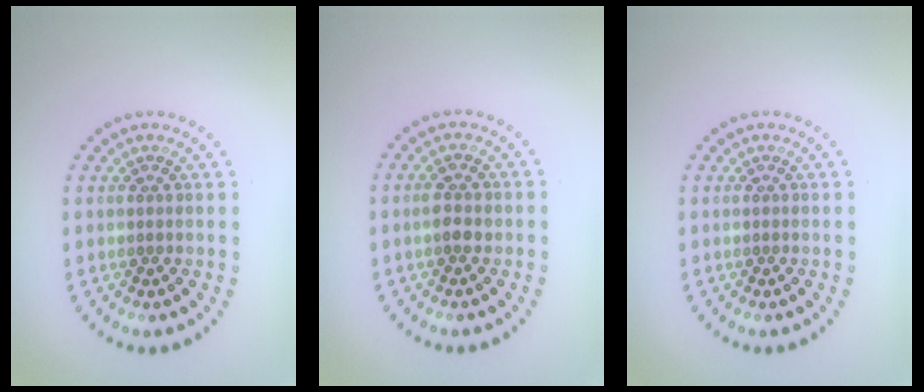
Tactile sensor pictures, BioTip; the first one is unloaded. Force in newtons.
{"total": 1.7, "press": 1.7, "slide": 0.2}
{"total": 0.0}